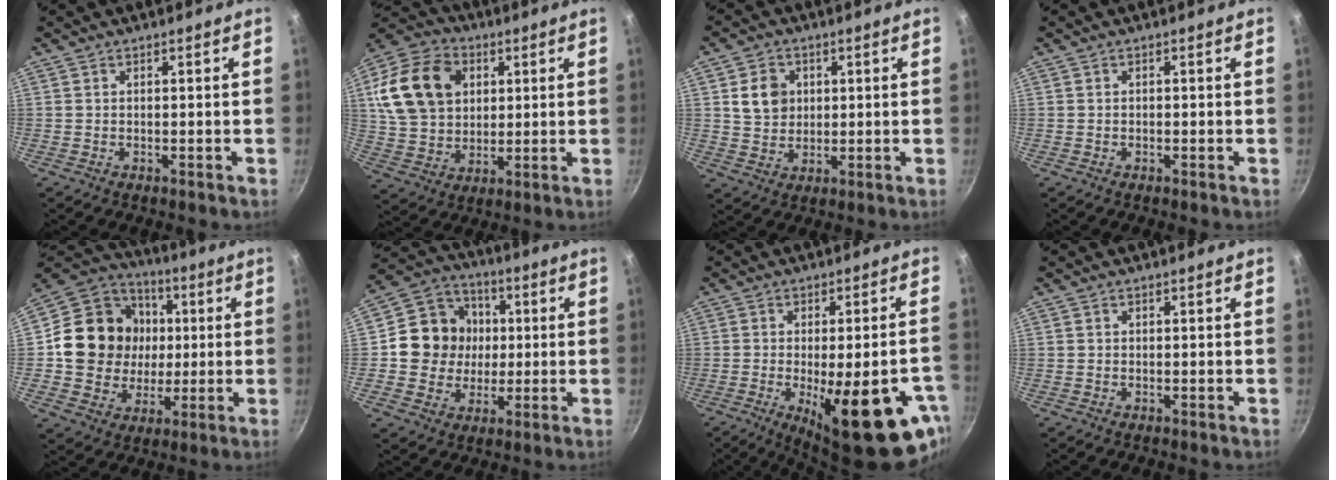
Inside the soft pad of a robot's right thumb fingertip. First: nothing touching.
{"total": 18.5, "force": [5.1, 13.9, 11.1], "torque": [-0.190, 0.004, 0.091]}
{"total": 7.1, "force": [1.7, 6.0, 3.3], "torque": [-0.034, -0.001, 0.031]}
{"total": 0.0}
{"total": 18.8, "force": [1.6, 16.8, 8.2], "torque": [-0.120, 0.018, 0.029]}
{"total": 13.6, "force": [0.9, 12.6, 5.1], "torque": [-0.057, 0.020, 0.006]}
{"total": 20.0, "force": [-7.4, 6.2, 17.5], "torque": [-0.211, 0.003, -0.087]}
{"total": 0.0}